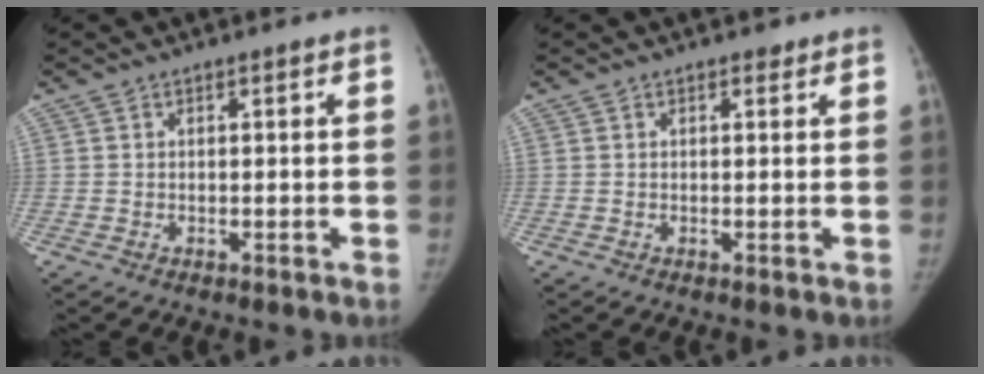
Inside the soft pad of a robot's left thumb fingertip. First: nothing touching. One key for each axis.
{"total": 0.6, "fx": 0.4, "fy": 0.4, "fz": 0.1, "tx": 0.004, "ty": -0.002, "tz": 0.004}